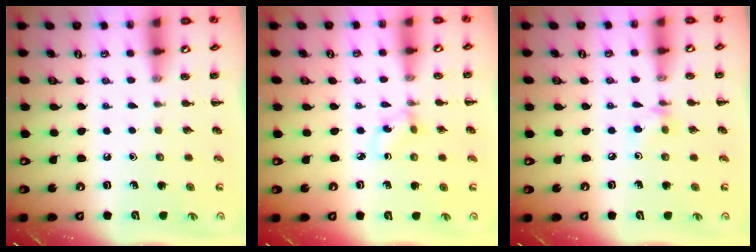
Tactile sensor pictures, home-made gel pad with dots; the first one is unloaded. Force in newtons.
{"total": 1.3, "press": 1.0, "slide": 0.7}
{"total": 4.7, "press": 4.6, "slide": 1.2}